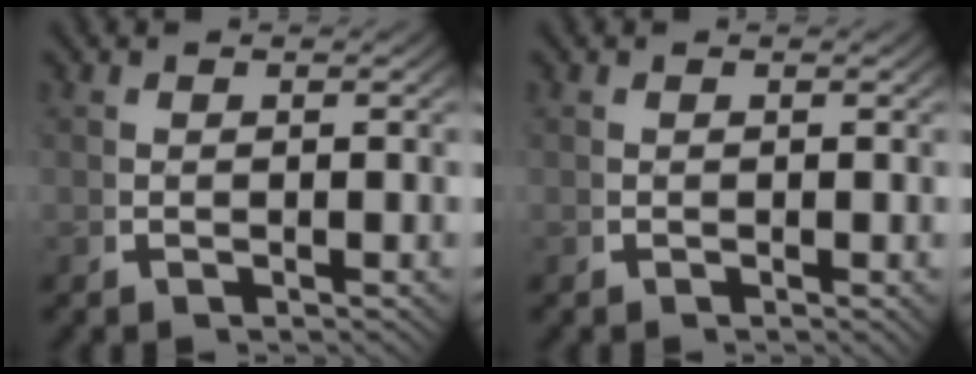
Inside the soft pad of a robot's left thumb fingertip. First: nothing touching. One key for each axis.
{"total": 0.0}